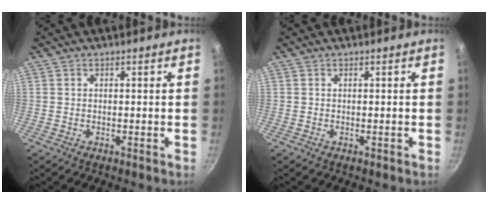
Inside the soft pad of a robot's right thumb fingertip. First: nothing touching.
{"total": 0.0}